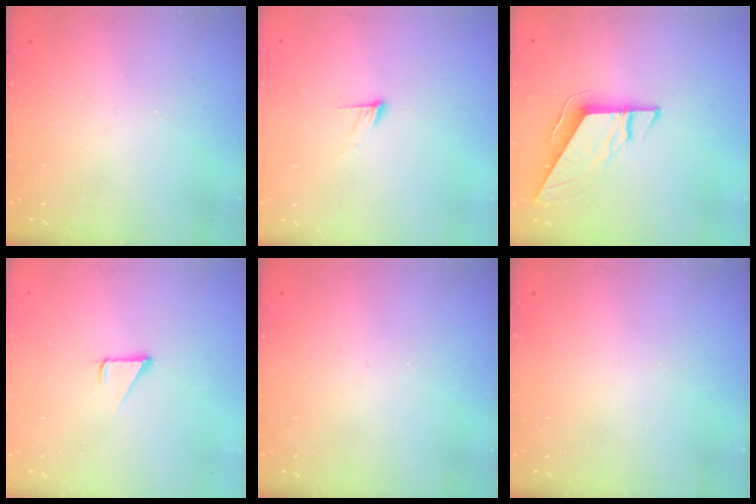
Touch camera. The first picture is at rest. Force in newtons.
{"total": 4.5, "press": 4.5, "slide": 0.4}
{"total": 9.0, "press": 9.0, "slide": 0.4}
{"total": 1.9, "press": 1.9, "slide": 0.1}
{"total": 0.0}
{"total": 0.0}